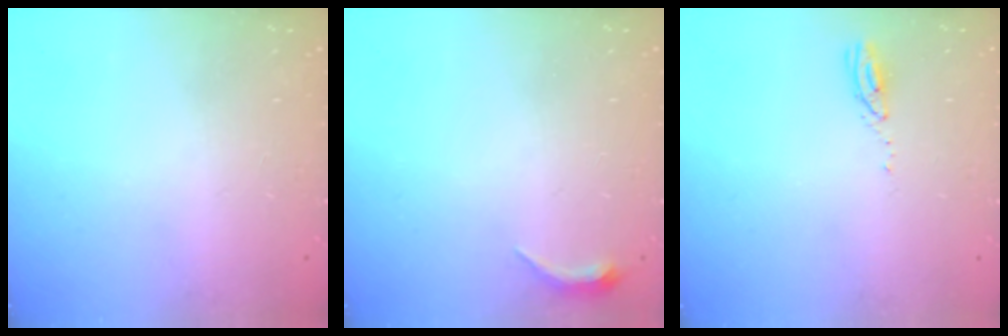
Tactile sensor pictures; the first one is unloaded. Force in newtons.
{"total": 3.5, "press": 3.4, "slide": 0.7}
{"total": 3.0, "press": 2.9, "slide": 0.3}